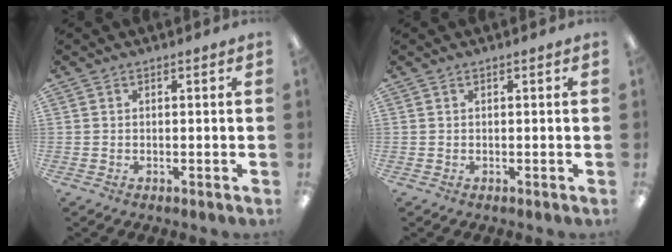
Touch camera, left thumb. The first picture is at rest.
{"total": 0.0}